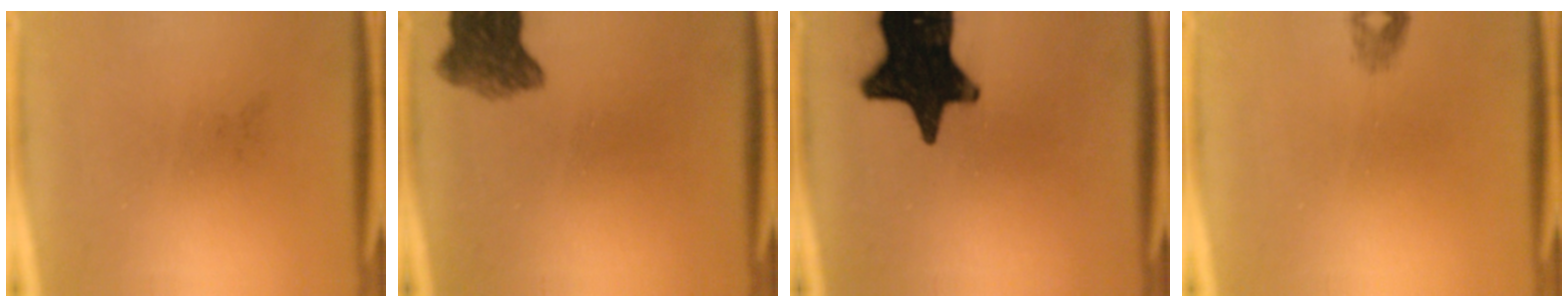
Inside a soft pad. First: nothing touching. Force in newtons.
{"total": 6.8}
{"total": 19.0}
{"total": 1.2}